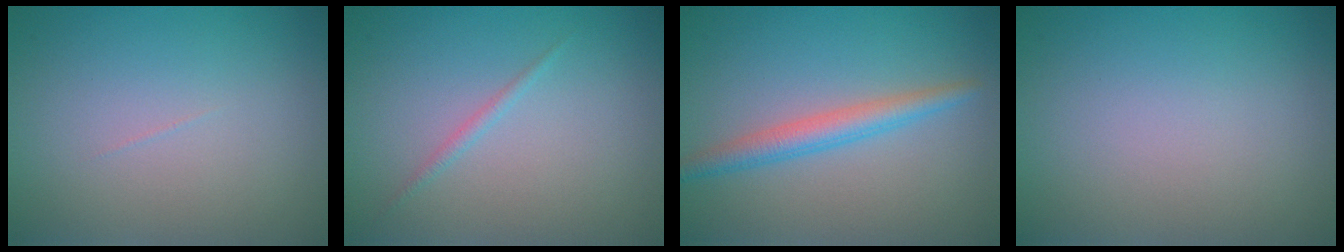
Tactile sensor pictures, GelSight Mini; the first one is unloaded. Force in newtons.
{"total": 0.7, "press": 0.7, "slide": 0.1}
{"total": 2.7, "press": 2.7, "slide": 0.1}
{"total": 0.0}